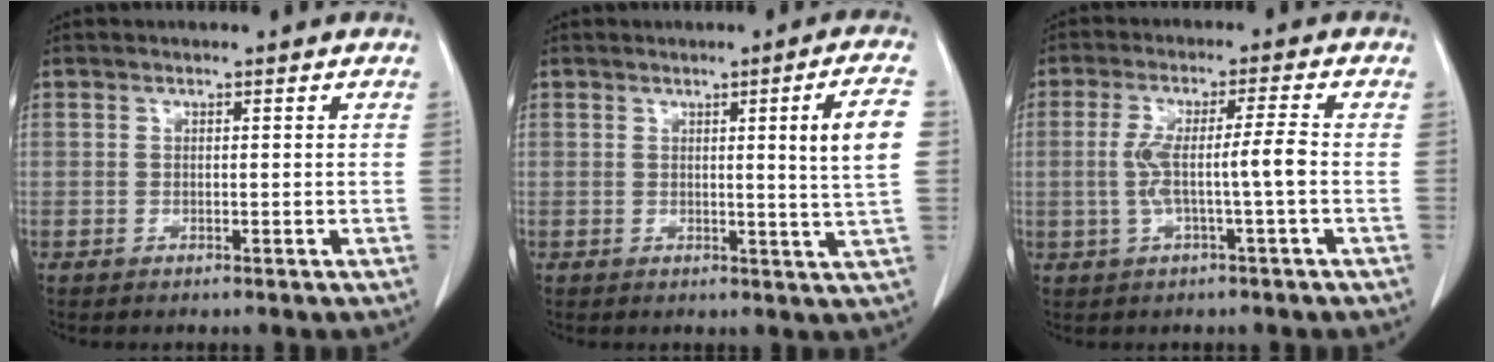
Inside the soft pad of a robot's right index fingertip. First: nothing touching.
{"total": 6.7, "force": [1.1, -1.1, 6.5], "torque": [-0.090, -0.011, 0.015]}
{"total": 6.5, "force": [-0.9, -0.3, 6.4], "torque": [-0.129, 0.015, -0.013]}